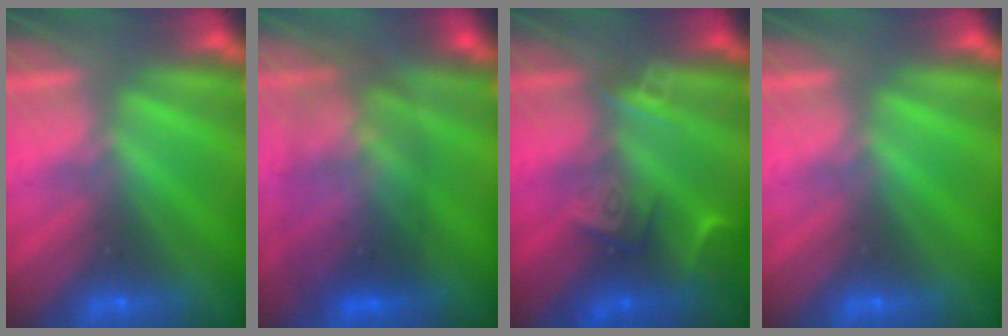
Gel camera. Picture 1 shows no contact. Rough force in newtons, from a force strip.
{"total": 2.8}
{"total": 2.4}
{"total": 0.0}